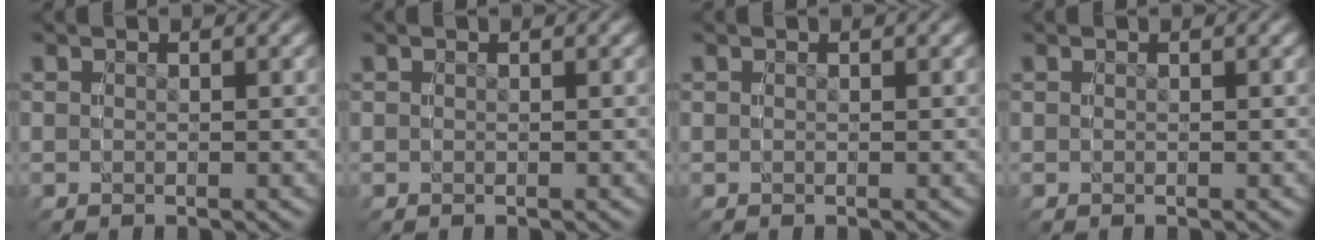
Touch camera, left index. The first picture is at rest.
{"total": 0.0}
{"total": 0.0}
{"total": 0.0}